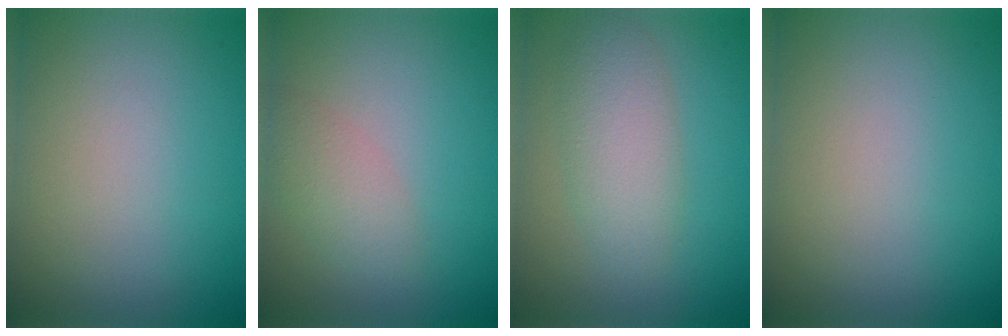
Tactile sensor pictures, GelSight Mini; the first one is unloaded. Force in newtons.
{"total": 2.4, "press": 2.4, "slide": 0.2}
{"total": 3.8, "press": 3.8, "slide": 0.1}
{"total": 0.0}